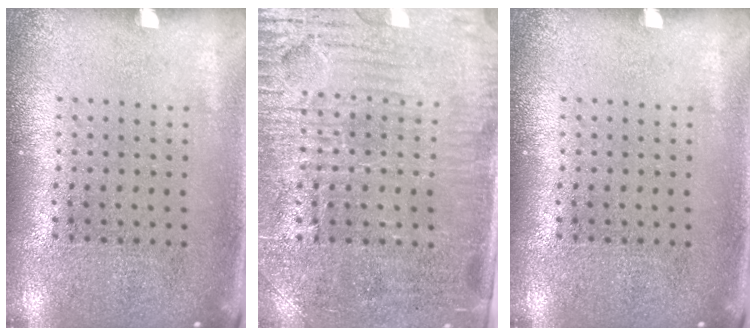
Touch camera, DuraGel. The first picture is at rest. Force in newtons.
{"total": 3.8, "press": 3.6, "slide": 1.4}
{"total": 0.0}